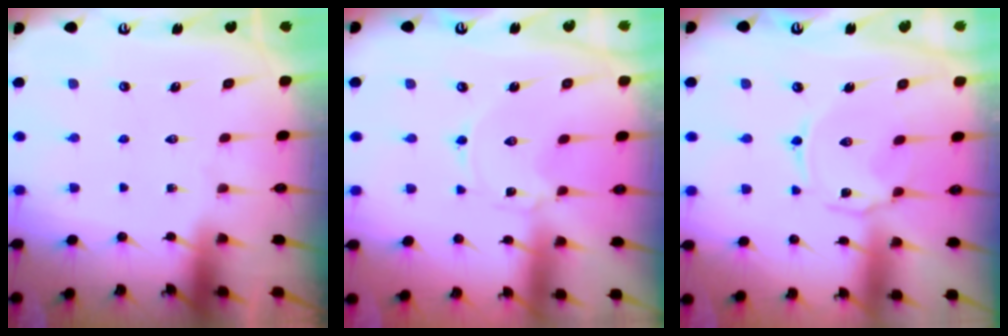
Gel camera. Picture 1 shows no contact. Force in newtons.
{"total": 0.0}
{"total": 2.5, "press": 2.5, "slide": 0.6}